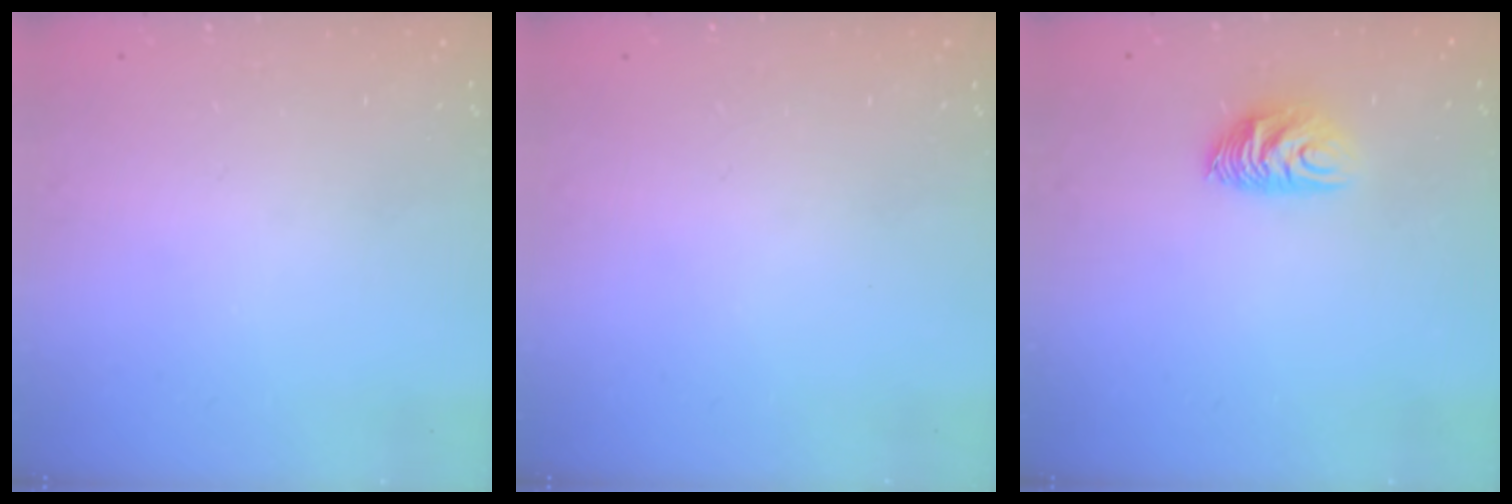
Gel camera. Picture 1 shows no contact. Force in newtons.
{"total": 0.0}
{"total": 7.5, "press": 7.4, "slide": 0.8}